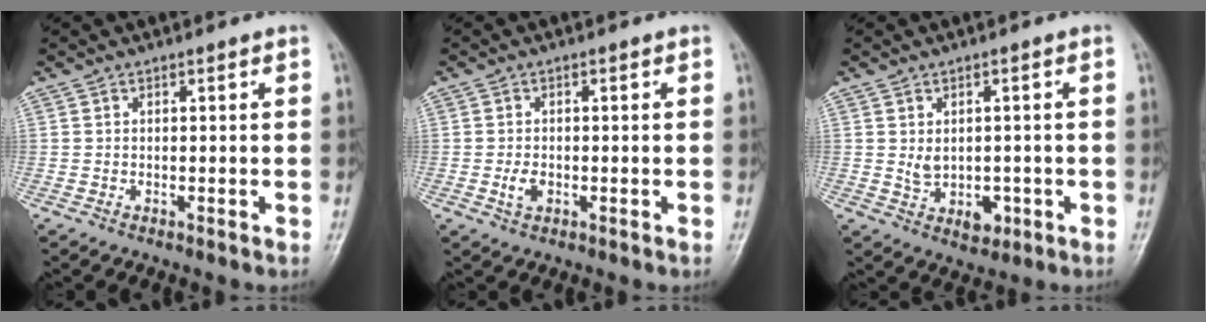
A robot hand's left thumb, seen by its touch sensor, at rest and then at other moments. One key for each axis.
{"total": 2.4, "fx": -0.6, "fy": 1.6, "fz": 1.7, "tx": -0.029, "ty": 0.001, "tz": -0.011}
{"total": 5.2, "fx": -0.3, "fy": 3.9, "fz": 3.4, "tx": -0.034, "ty": -0.004, "tz": 0.009}